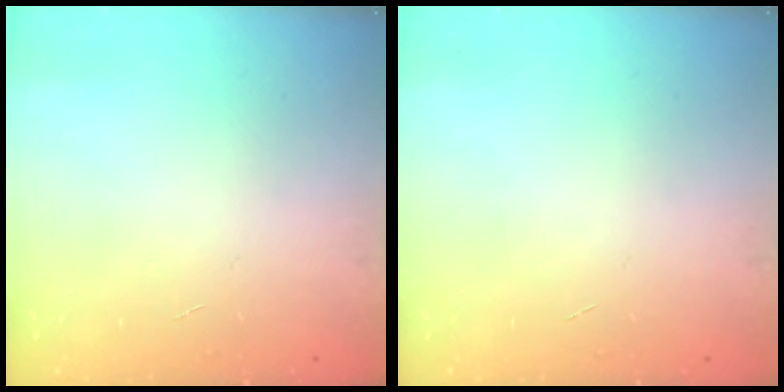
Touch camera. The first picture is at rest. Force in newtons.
{"total": 0.0}